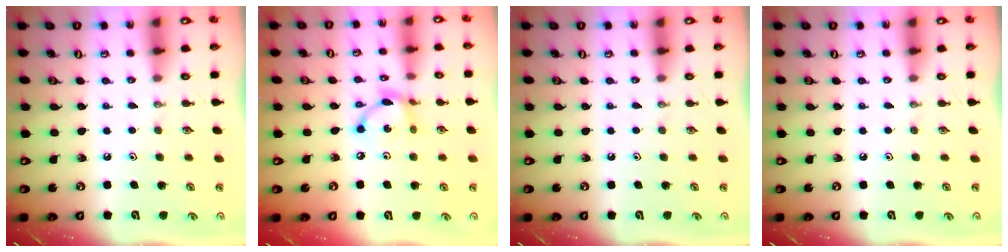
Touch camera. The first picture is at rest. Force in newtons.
{"total": 8.3, "press": 8.3, "slide": 0.3}
{"total": 0.0}
{"total": 0.0}